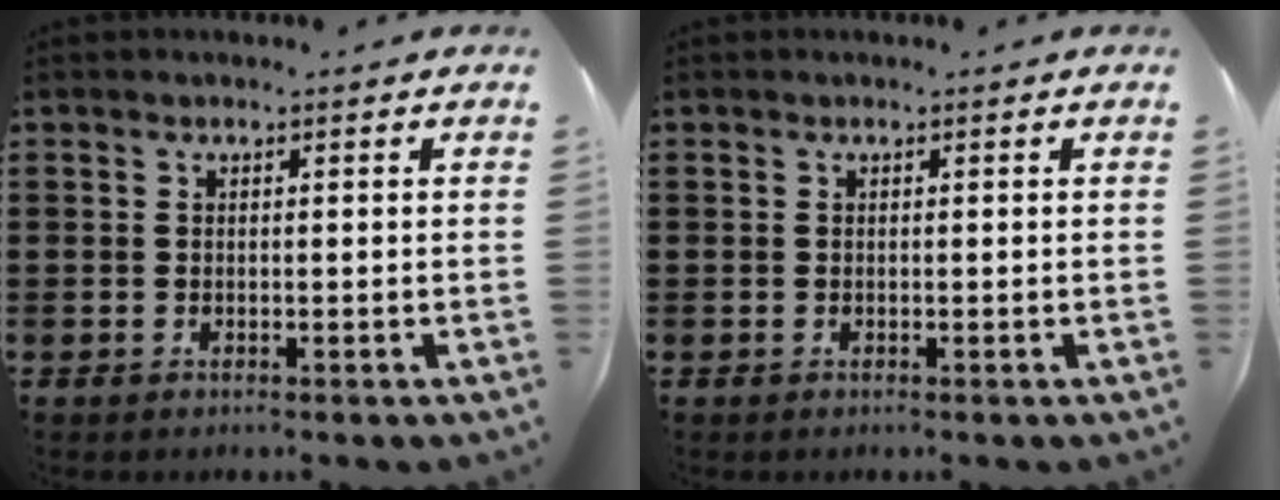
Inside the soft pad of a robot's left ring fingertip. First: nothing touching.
{"total": 0.0}